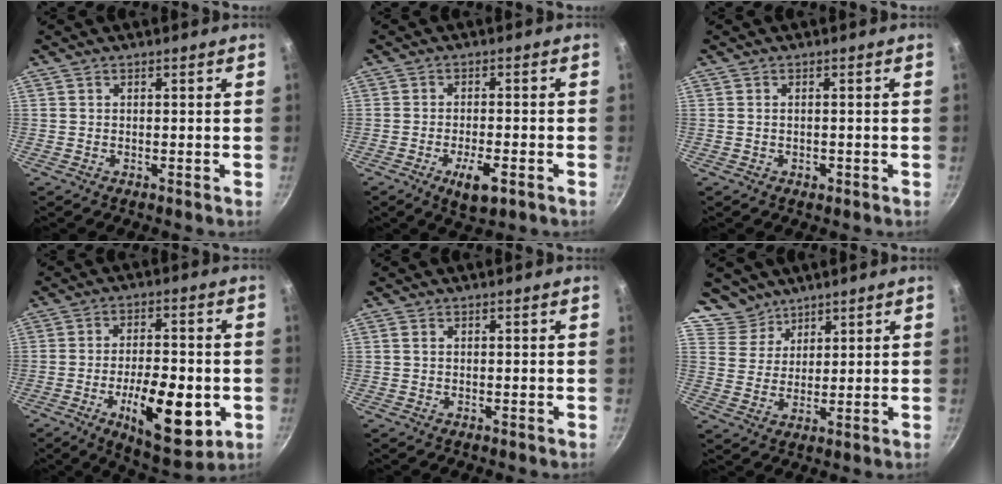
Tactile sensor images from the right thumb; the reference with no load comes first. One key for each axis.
{"total": 6.3, "fx": -2.8, "fy": 2.2, "fz": 5.2, "tx": -0.085, "ty": 0.008, "tz": -0.042}
{"total": 1.3, "fx": -0.4, "fy": 0.8, "fz": 0.9, "tx": -0.013, "ty": 0.002, "tz": -0.007}
{"total": 16.3, "fx": -4.6, "fy": 6.7, "fz": 14.1, "tx": -0.195, "ty": 0.007, "tz": -0.064}
{"total": 0.7, "fx": 0.1, "fy": 0.4, "fz": 0.5, "tx": -0.011, "ty": 0.001, "tz": 0.001}
{"total": 6.7, "fx": 5.2, "fy": 4.2, "fz": 0.0, "tx": 0.025, "ty": -0.019, "tz": 0.098}